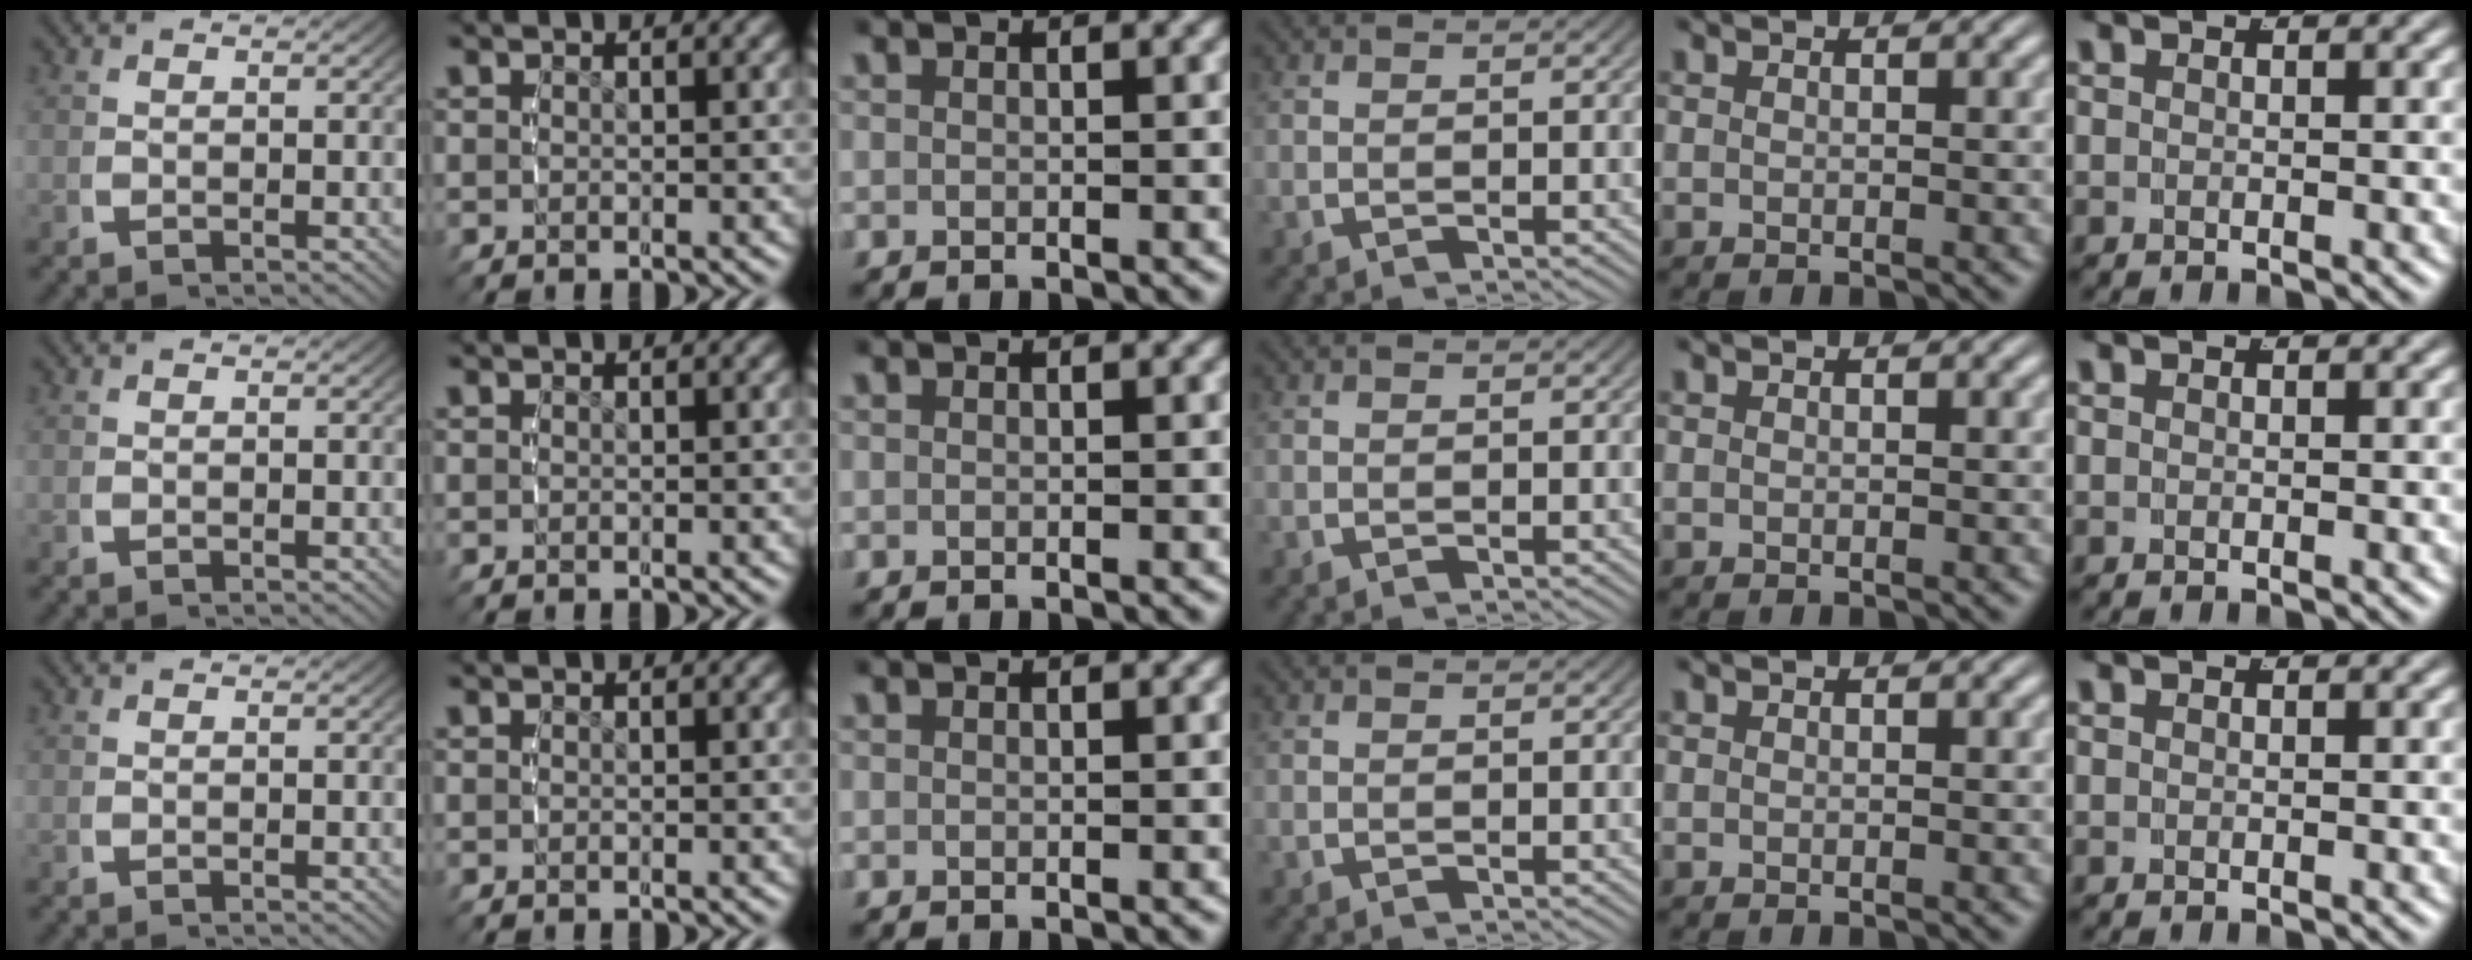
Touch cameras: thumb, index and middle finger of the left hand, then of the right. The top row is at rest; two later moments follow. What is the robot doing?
{"motion": "lift_and_place", "object": "condiment"}